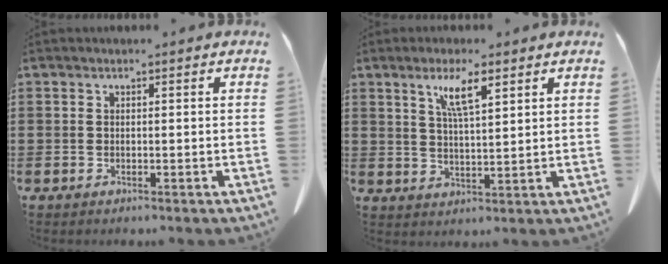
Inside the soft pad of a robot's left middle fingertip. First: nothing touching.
{"total": 6.1, "force": [3.6, 1.3, 4.7], "torque": [-0.103, 0.007, 0.062]}